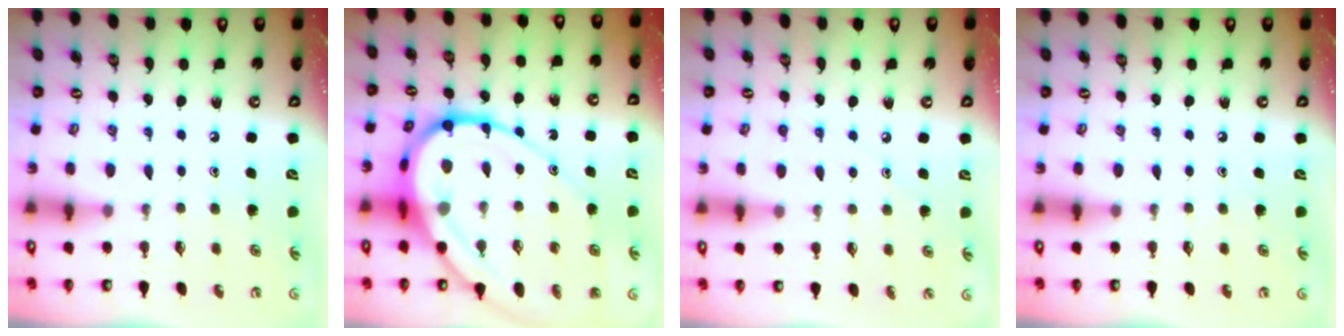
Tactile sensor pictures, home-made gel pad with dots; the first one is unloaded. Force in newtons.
{"total": 21.5, "press": 21.4, "slide": 2.2}
{"total": 3.7, "press": 3.7, "slide": 0.5}
{"total": 0.0}